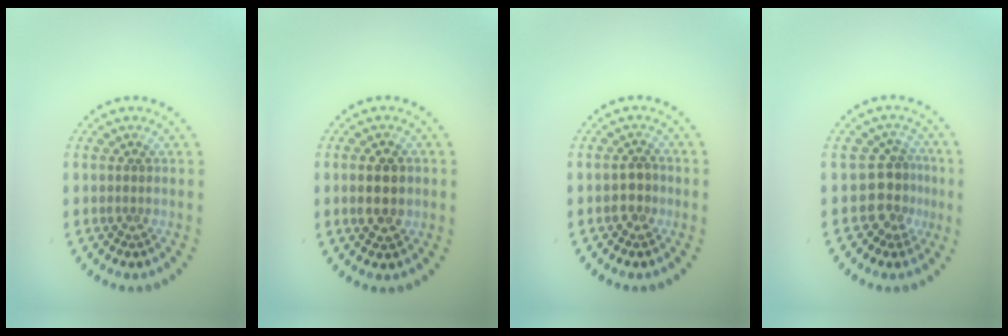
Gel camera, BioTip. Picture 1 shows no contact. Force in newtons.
{"total": 3.7, "press": 3.7, "slide": 0.2}
{"total": 1.8, "press": 1.7, "slide": 0.6}
{"total": 3.2, "press": 2.6, "slide": 1.9}